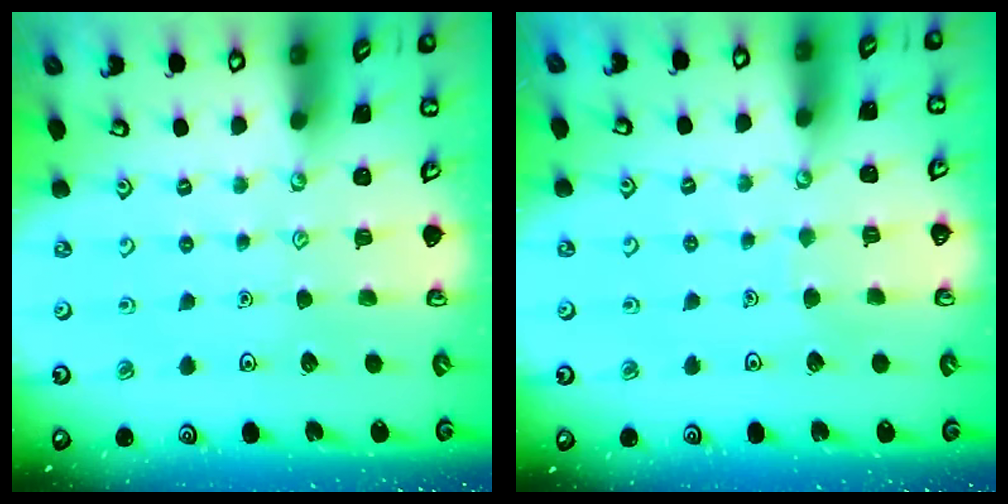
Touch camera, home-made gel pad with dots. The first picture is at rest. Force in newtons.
{"total": 2.3, "press": 2.3, "slide": 0.1}